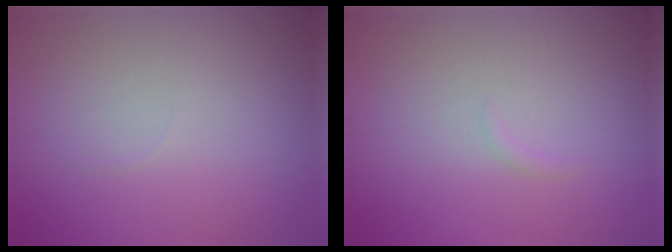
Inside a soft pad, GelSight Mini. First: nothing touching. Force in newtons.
{"total": 0.5, "press": 0.5, "slide": 0.1}